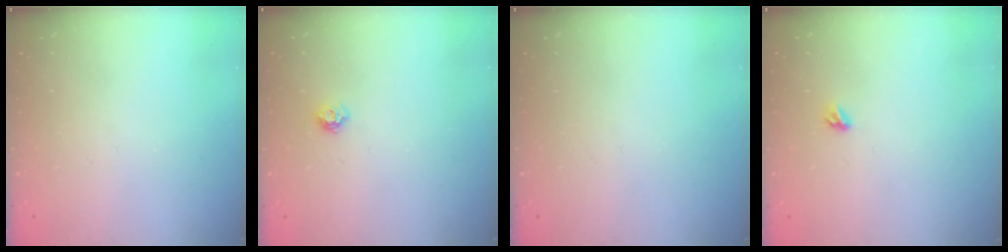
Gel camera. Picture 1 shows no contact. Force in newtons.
{"total": 6.1, "press": 6.0, "slide": 0.9}
{"total": 0.0}
{"total": 3.5, "press": 3.4, "slide": 0.7}